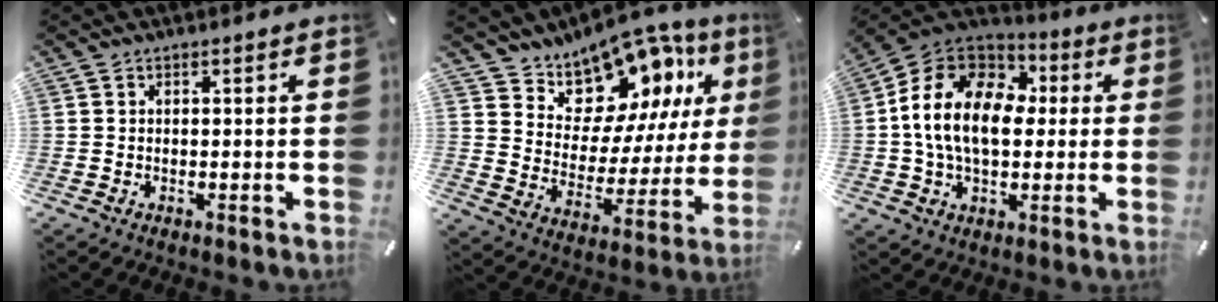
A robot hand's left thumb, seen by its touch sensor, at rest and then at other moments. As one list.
[{"total": 12.2, "force": [9.9, 6.9, 1.4], "torque": [-0.032, -0.112, 0.178]}, {"total": 16.5, "force": [0.4, 11.7, 11.6], "torque": [-0.253, 0.011, 0.003]}]